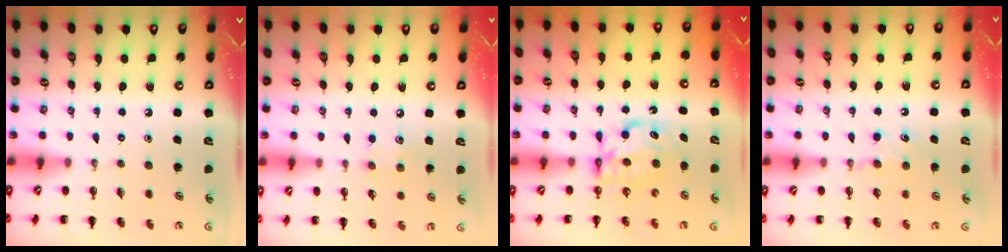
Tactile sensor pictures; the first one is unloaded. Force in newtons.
{"total": 5.5, "press": 5.3, "slide": 1.3}
{"total": 6.4, "press": 6.4, "slide": 0.2}
{"total": 6.5, "press": 6.3, "slide": 1.7}